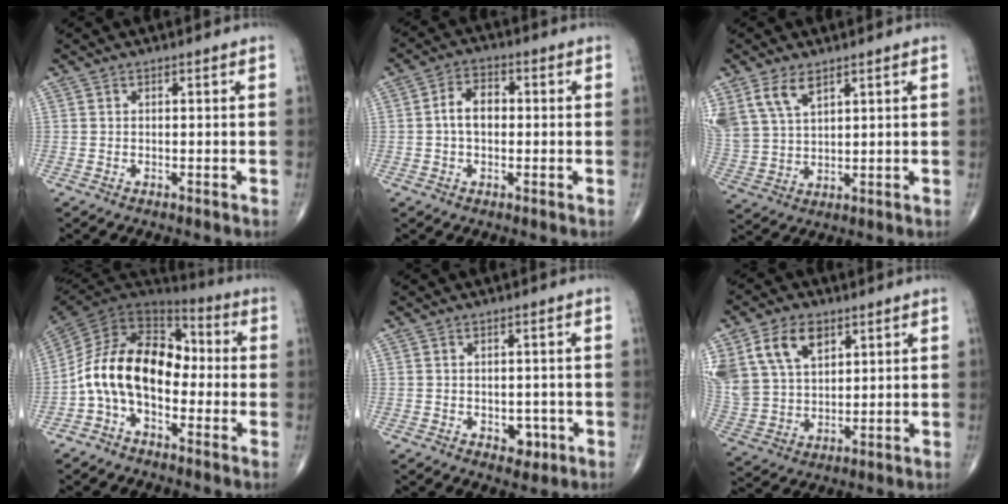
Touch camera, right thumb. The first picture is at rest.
{"total": 5.7, "force": [-0.1, 3.8, 4.2], "torque": [-0.067, 0.019, -0.010]}
{"total": 10.5, "force": [6.0, 5.8, 6.4], "torque": [-0.132, -0.011, 0.132]}
{"total": 16.2, "force": [-2.8, 10.3, 12.1], "torque": [-0.201, 0.064, -0.063]}
{"total": 3.4, "force": [-1.1, 2.4, 2.1], "torque": [-0.009, 0.003, -0.010]}
{"total": 16.9, "force": [8.0, 11.2, 9.9], "torque": [-0.204, -0.006, 0.162]}